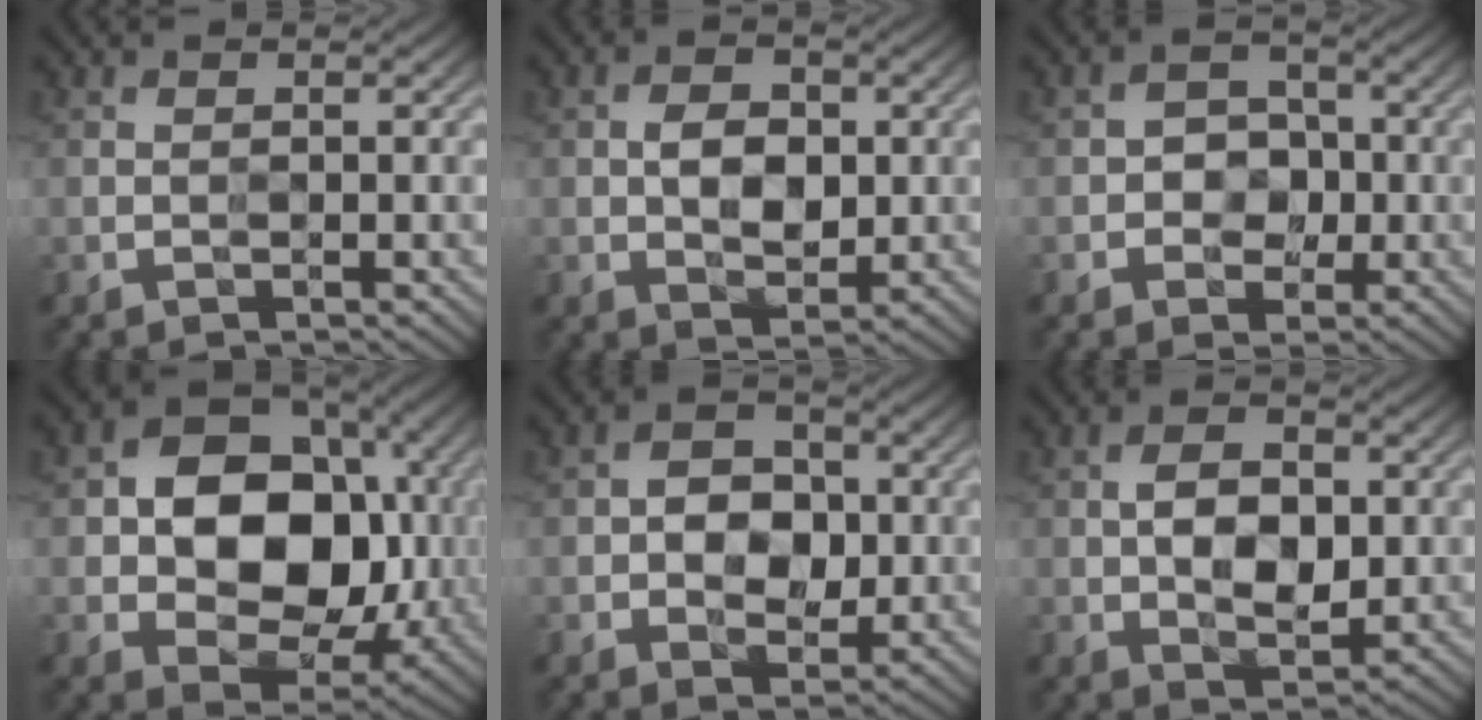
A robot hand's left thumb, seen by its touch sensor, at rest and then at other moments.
{"total": 4.5, "force": [0.2, 3.0, 3.4], "torque": [-0.059, -0.003, 0.002]}
{"total": 3.5, "force": [-0.7, 3.0, 1.7], "torque": [-0.016, -0.005, -0.022]}
{"total": 13.7, "force": [0.7, 10.1, 9.2], "torque": [-0.138, -0.003, 0.012]}
{"total": 5.1, "force": [-0.4, 3.8, 3.4], "torque": [-0.052, -0.002, -0.010]}
{"total": 5.9, "force": [0.2, 3.5, 4.7], "torque": [-0.086, -0.003, 0.003]}